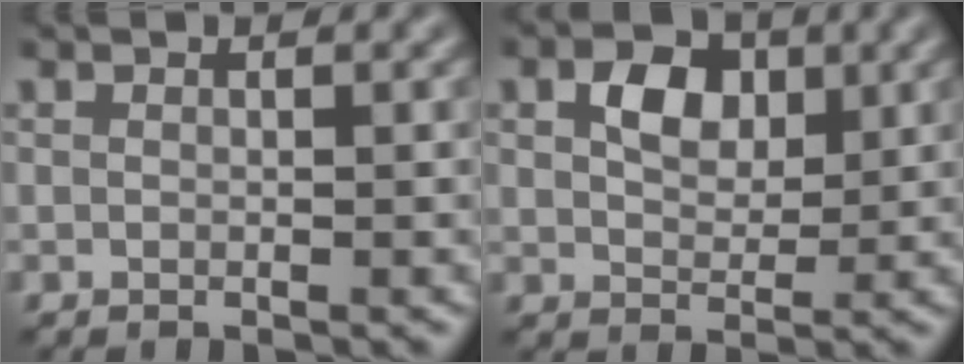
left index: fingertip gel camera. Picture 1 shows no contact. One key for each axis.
{"total": 3.5, "fx": 1.0, "fy": 2.5, "fz": 2.2, "tx": -0.044, "ty": 0.003, "tz": 0.014}